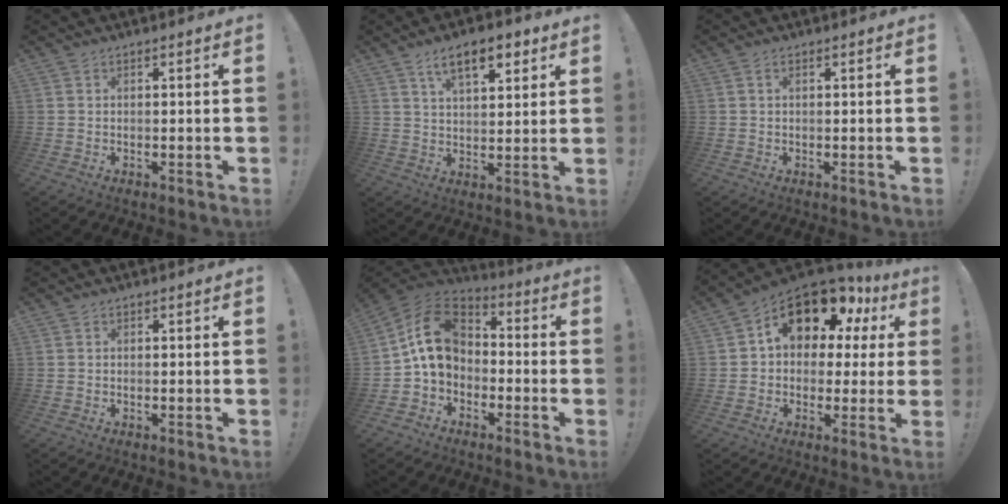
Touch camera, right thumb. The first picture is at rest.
{"total": 10.9, "force": [6.0, 4.7, 7.8], "torque": [-0.117, -0.015, 0.104]}
{"total": 0.8, "force": [0.3, 0.4, 0.7], "torque": [-0.018, 0.005, 0.006]}
{"total": 0.0}
{"total": 13.6, "force": [0.8, 10.3, 8.8], "torque": [-0.153, 0.015, 0.019]}
{"total": 13.3, "force": [8.2, 7.1, 7.7], "torque": [-0.126, -0.057, 0.143]}